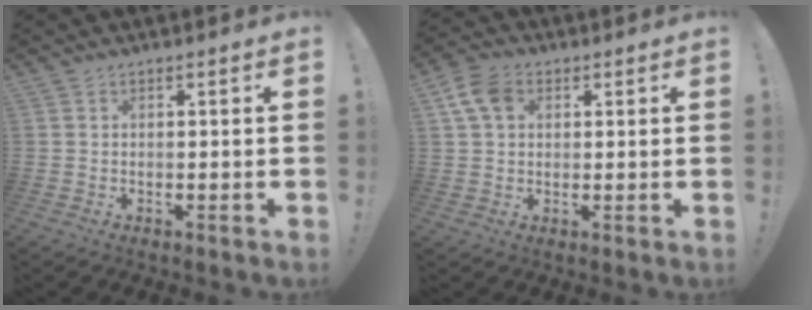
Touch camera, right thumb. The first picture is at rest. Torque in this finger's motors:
{"motor_torque": [0.00, 0.00, 0.18, 0.04, 0.00]}